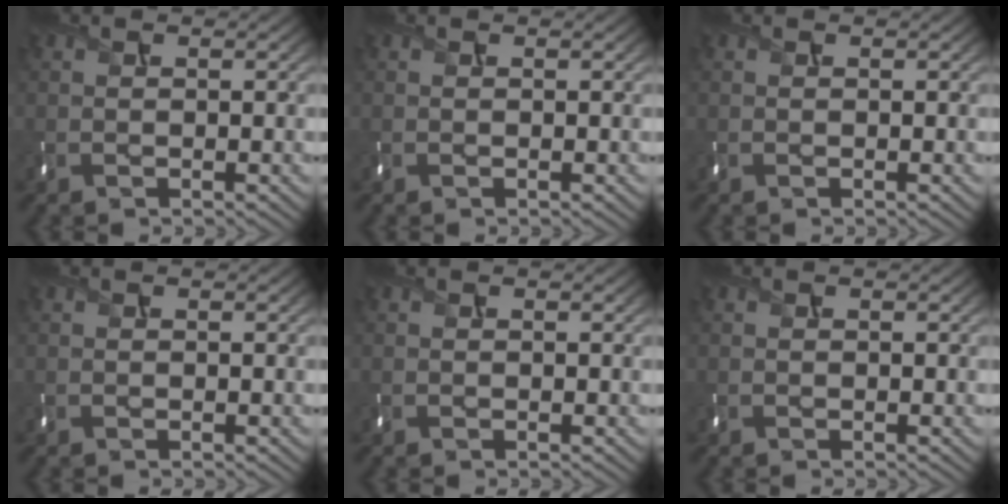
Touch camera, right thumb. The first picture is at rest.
{"total": 0.0}
{"total": 0.0}
{"total": 0.0}
{"total": 0.0}
{"total": 0.0}